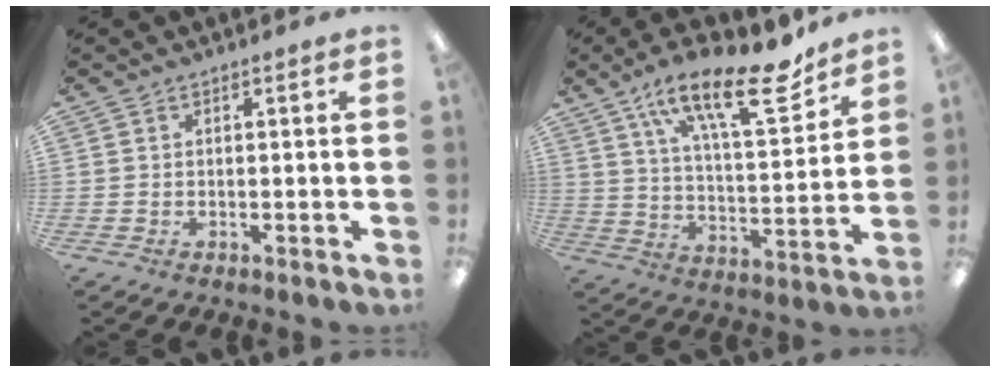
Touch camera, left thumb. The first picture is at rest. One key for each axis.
{"total": 21.6, "fx": 14.4, "fy": 7.4, "fz": 14.3, "tx": -0.220, "ty": -0.080, "tz": 0.234}